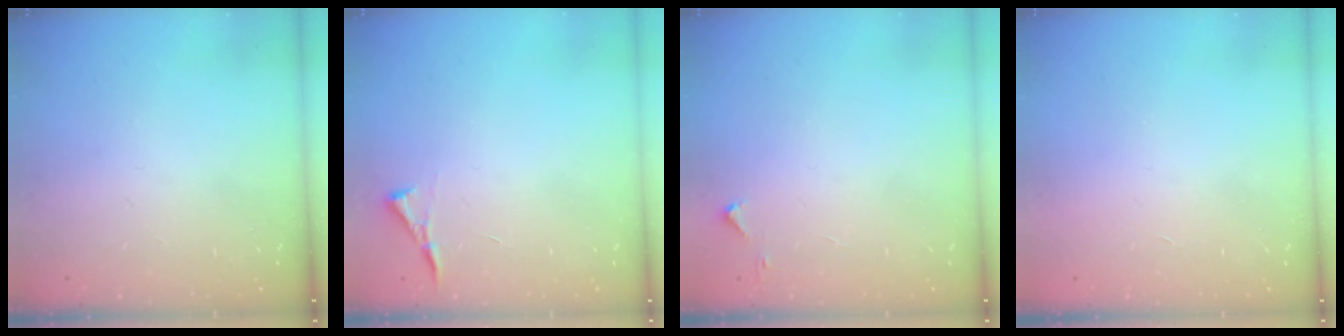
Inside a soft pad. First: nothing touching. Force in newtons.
{"total": 3.5, "press": 3.5, "slide": 0.5}
{"total": 2.8, "press": 2.8, "slide": 0.4}
{"total": 1.7, "press": 1.7, "slide": 0.1}